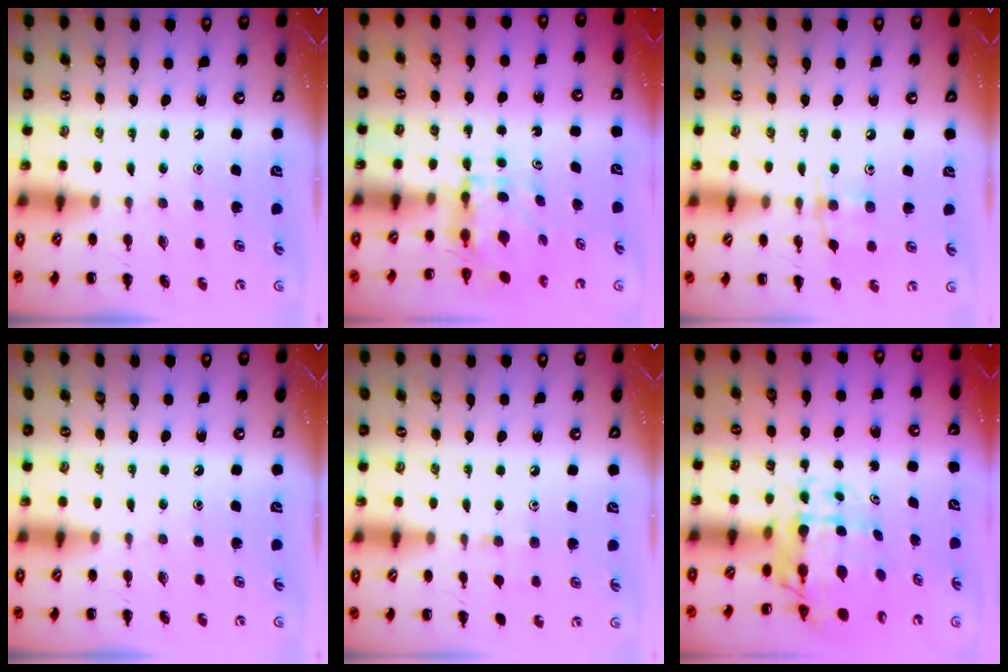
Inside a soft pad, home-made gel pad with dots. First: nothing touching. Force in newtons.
{"total": 3.9, "press": 3.9, "slide": 0.3}
{"total": 8.8, "press": 8.8, "slide": 0.6}
{"total": 0.0}
{"total": 5.8, "press": 5.4, "slide": 2.1}
{"total": 7.5, "press": 6.9, "slide": 2.9}